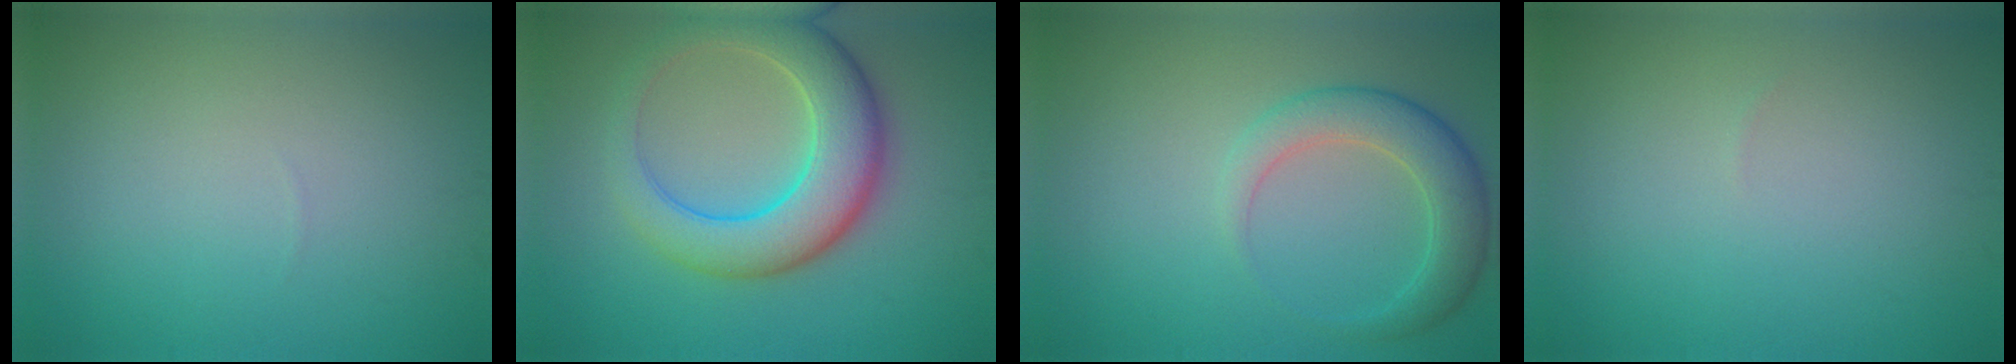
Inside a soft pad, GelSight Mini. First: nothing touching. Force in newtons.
{"total": 7.7, "press": 7.7, "slide": 0.2}
{"total": 4.1, "press": 4.1, "slide": 0.1}
{"total": 0.0}